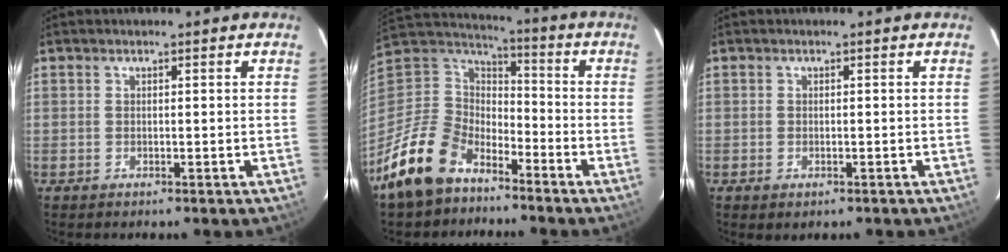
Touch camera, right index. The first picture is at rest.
{"total": 16.6, "force": [-11.5, 9.5, 7.3], "torque": [-0.185, 0.010, -0.204]}
{"total": 1.5, "force": [-0.7, 0.9, 0.9], "torque": [-0.014, -0.005, -0.010]}